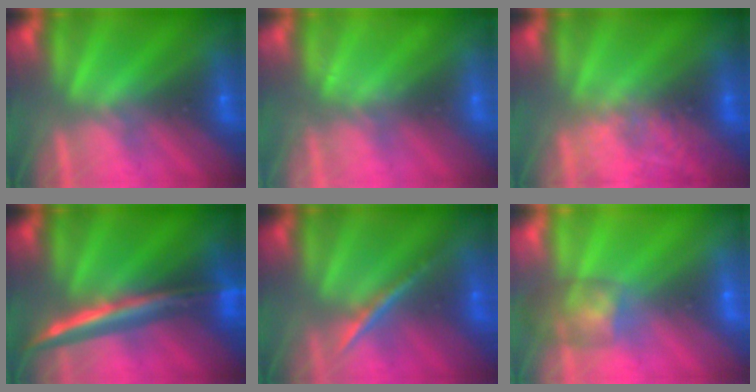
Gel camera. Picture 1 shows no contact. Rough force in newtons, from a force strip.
{"total": 2.4}
{"total": 2.2}
{"total": 2.9}
{"total": 1.8}
{"total": 7.2}